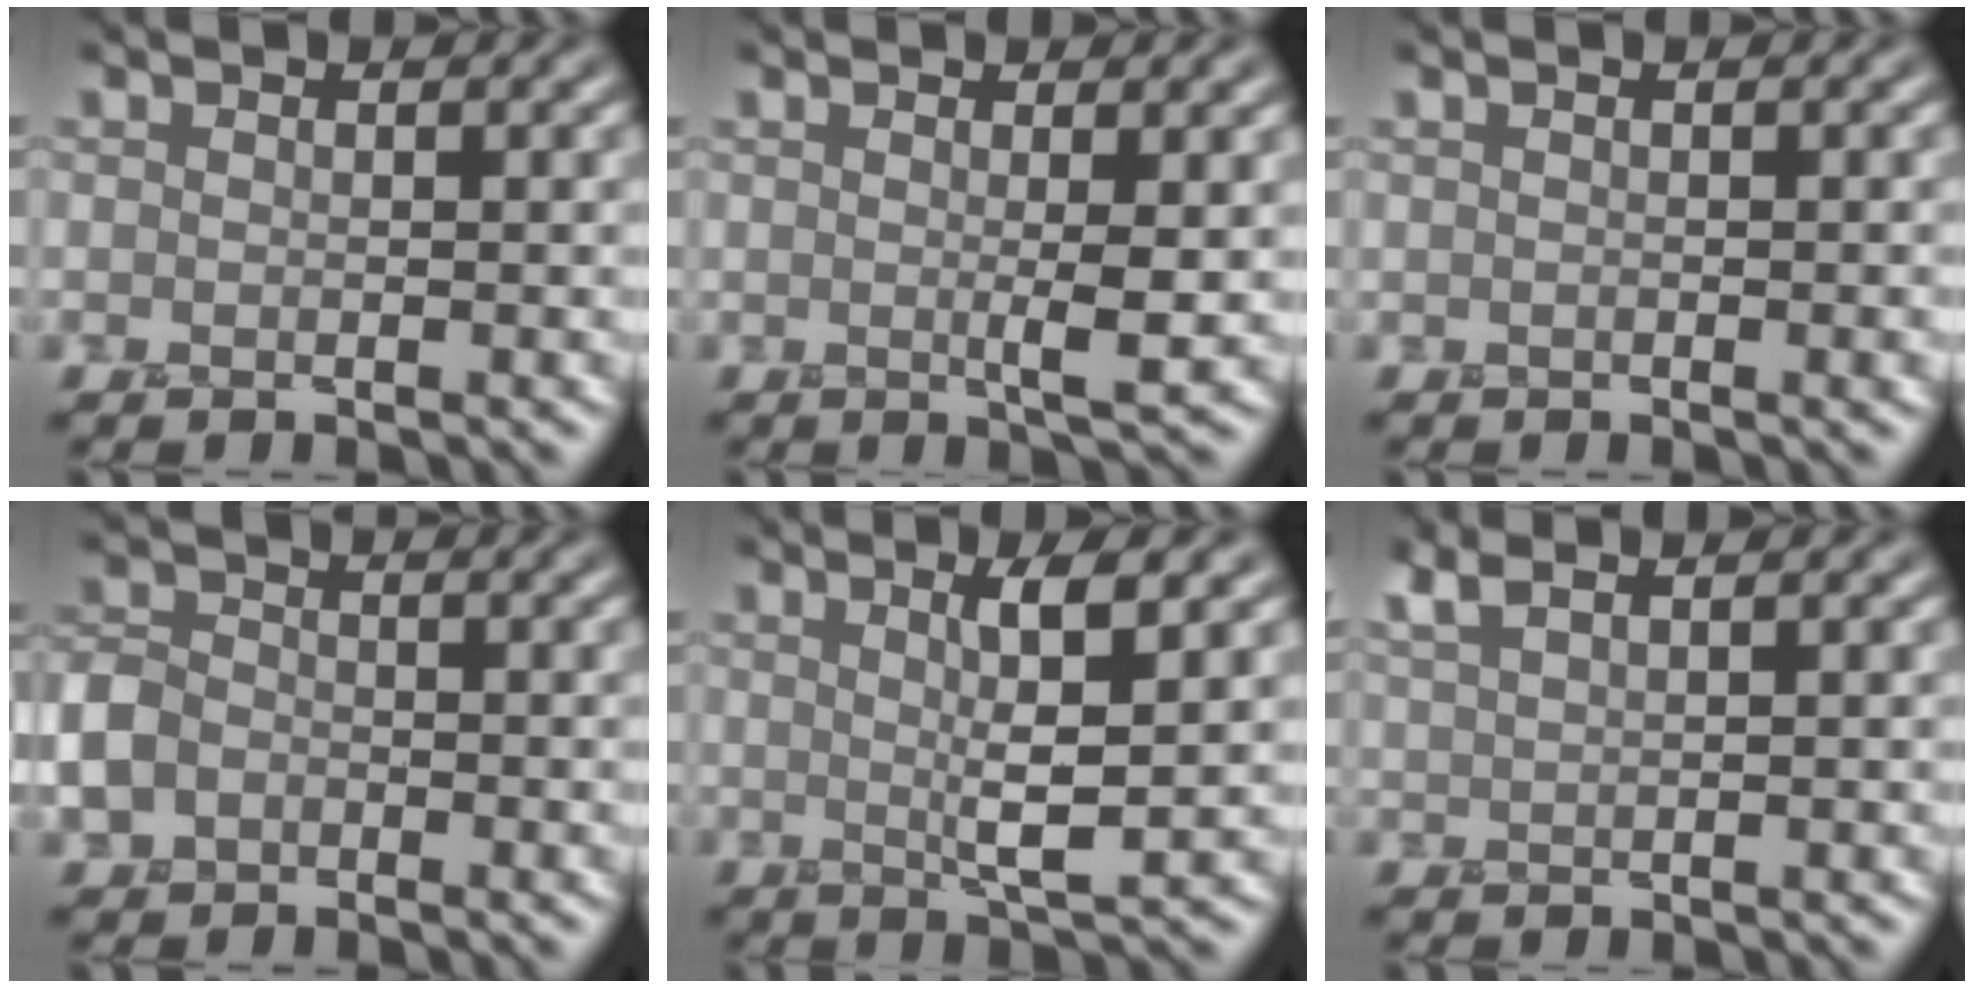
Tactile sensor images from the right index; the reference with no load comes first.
{"total": 2.0, "force": [0.3, 0.2, 2.0], "torque": [-0.034, -0.008, 0.007]}
{"total": 1.1, "force": [0.0, 0.4, 1.0], "torque": [-0.015, -0.001, 0.000]}
{"total": 3.5, "force": [-1.5, 2.7, 1.6], "torque": [-0.041, 0.000, -0.040]}
{"total": 4.5, "force": [1.2, 0.8, 4.2], "torque": [-0.069, -0.002, 0.022]}
{"total": 2.2, "force": [1.7, 0.6, 1.3], "torque": [-0.028, 0.010, 0.039]}